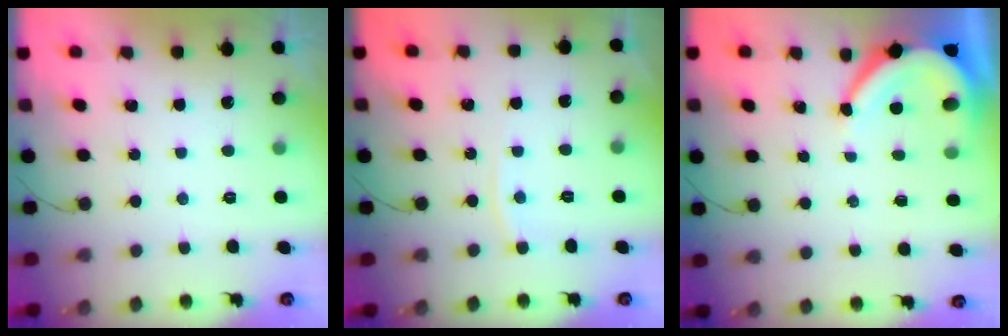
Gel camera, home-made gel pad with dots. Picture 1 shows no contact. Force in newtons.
{"total": 2.5, "press": 2.5, "slide": 0.4}
{"total": 7.3, "press": 7.3, "slide": 0.5}